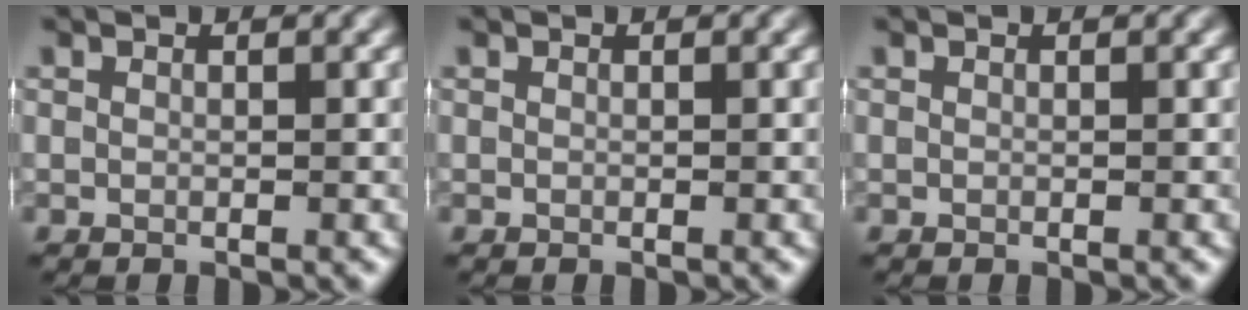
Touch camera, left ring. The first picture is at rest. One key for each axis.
{"total": 0.0}
{"total": 0.0}